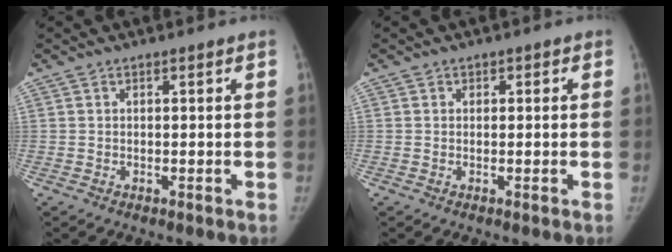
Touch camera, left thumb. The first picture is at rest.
{"total": 0.9, "force": [0.2, 0.9, 0.2], "torque": [0.011, 0.003, -0.002]}